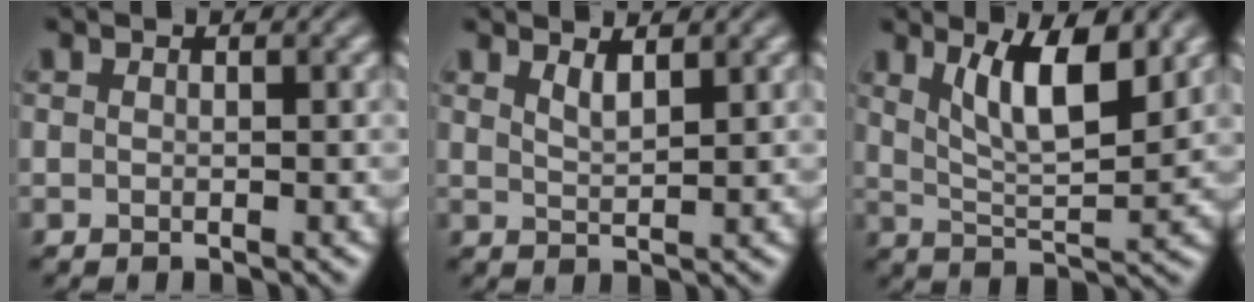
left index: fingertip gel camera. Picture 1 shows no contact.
{"total": 1.7, "force": [1.3, 0.5, 1.0], "torque": [-0.018, -0.002, 0.025]}
{"total": 6.5, "force": [3.2, 2.0, 5.3], "torque": [-0.095, -0.007, 0.058]}